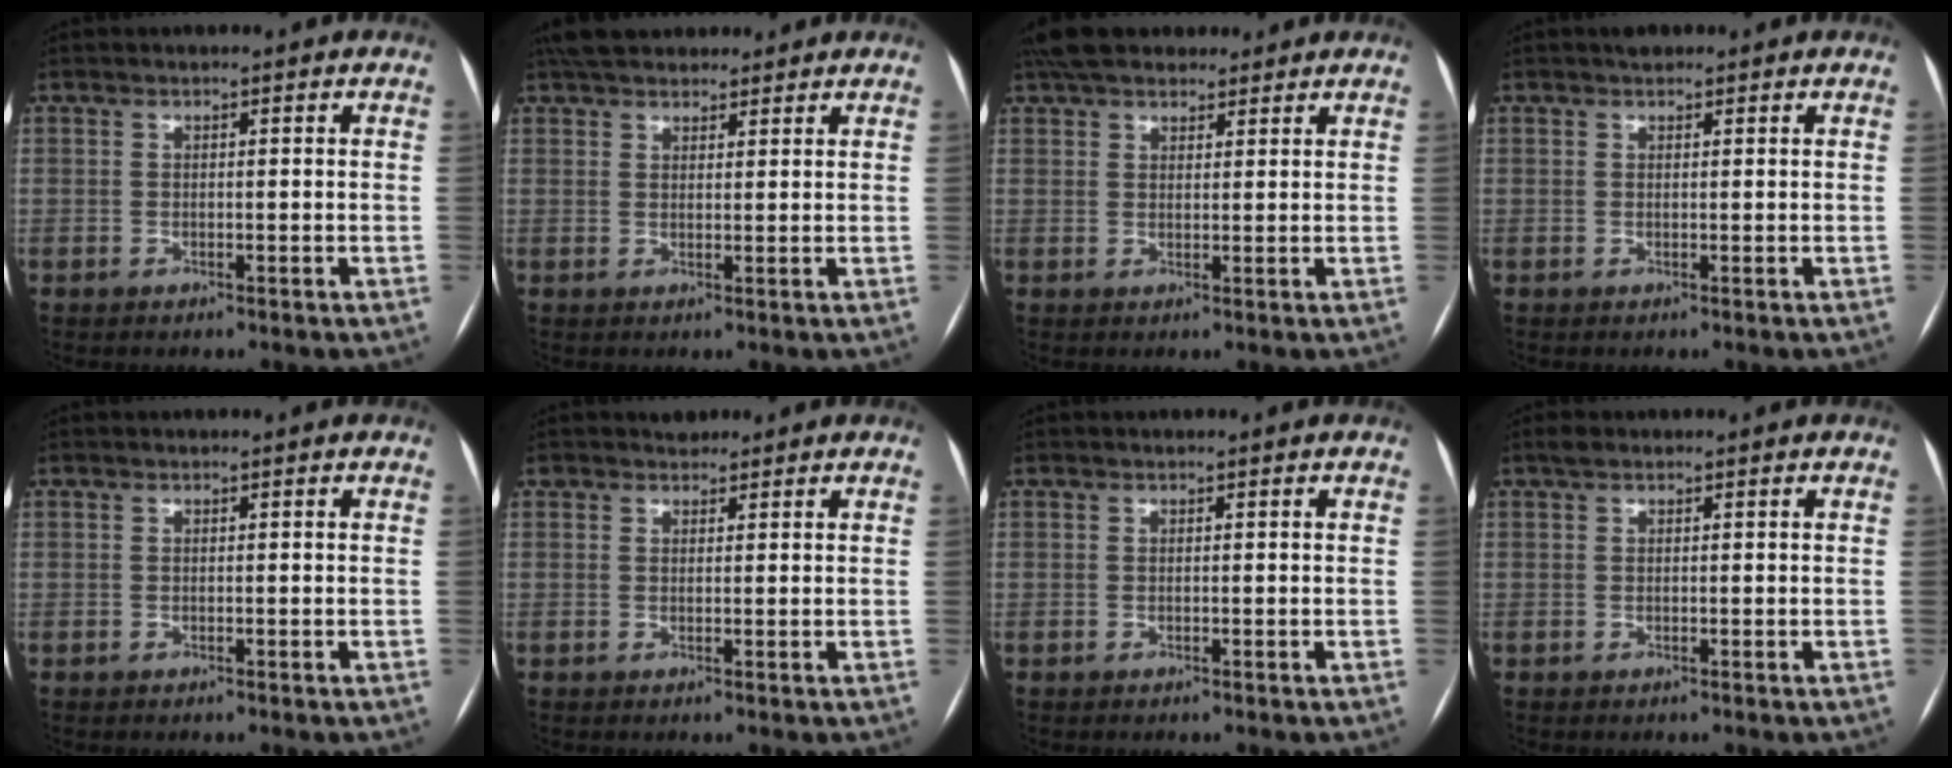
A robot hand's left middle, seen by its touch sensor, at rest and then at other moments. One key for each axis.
{"total": 8.8, "fx": 7.6, "fy": 3.1, "fz": 3.1, "tx": -0.041, "ty": 0.036, "tz": 0.122}
{"total": 9.0, "fx": 7.5, "fy": 3.6, "fz": 3.3, "tx": -0.043, "ty": 0.035, "tz": 0.125}
{"total": 1.2, "fx": 1.0, "fy": 0.6, "fz": 0.5, "tx": -0.010, "ty": 0.011, "tz": 0.014}
{"total": 0.0}
{"total": 1.4, "fx": 1.1, "fy": 0.8, "fz": -0.1, "tx": 0.002, "ty": 0.006, "tz": 0.015}
{"total": 0.0}
{"total": 1.0, "fx": 0.7, "fy": 0.5, "fz": 0.5, "tx": -0.010, "ty": 0.017, "tz": 0.013}